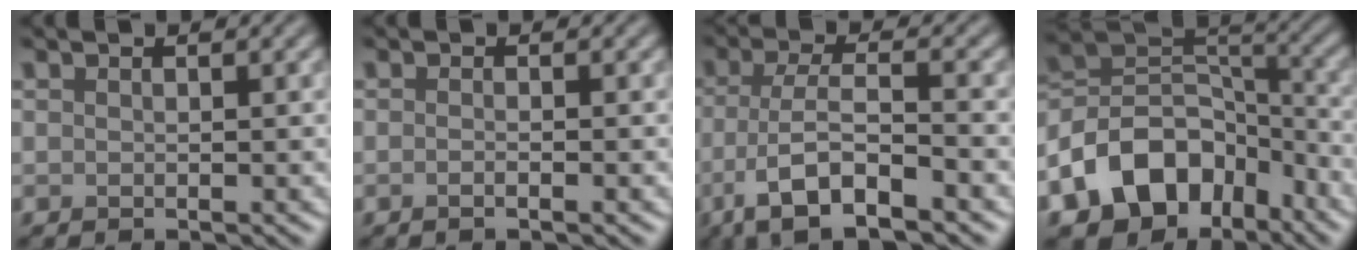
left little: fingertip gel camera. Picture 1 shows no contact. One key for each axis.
{"total": 1.4, "fx": -0.3, "fy": 0.6, "fz": 1.2, "tx": 0.001, "ty": -0.006, "tz": -0.016}
{"total": 7.4, "fx": -3.9, "fy": 2.2, "fz": 5.8, "tx": -0.108, "ty": -0.003, "tz": -0.076}
{"total": 11.7, "fx": -6.4, "fy": 8.1, "fz": 5.5, "tx": -0.106, "ty": 0.003, "tz": -0.120}